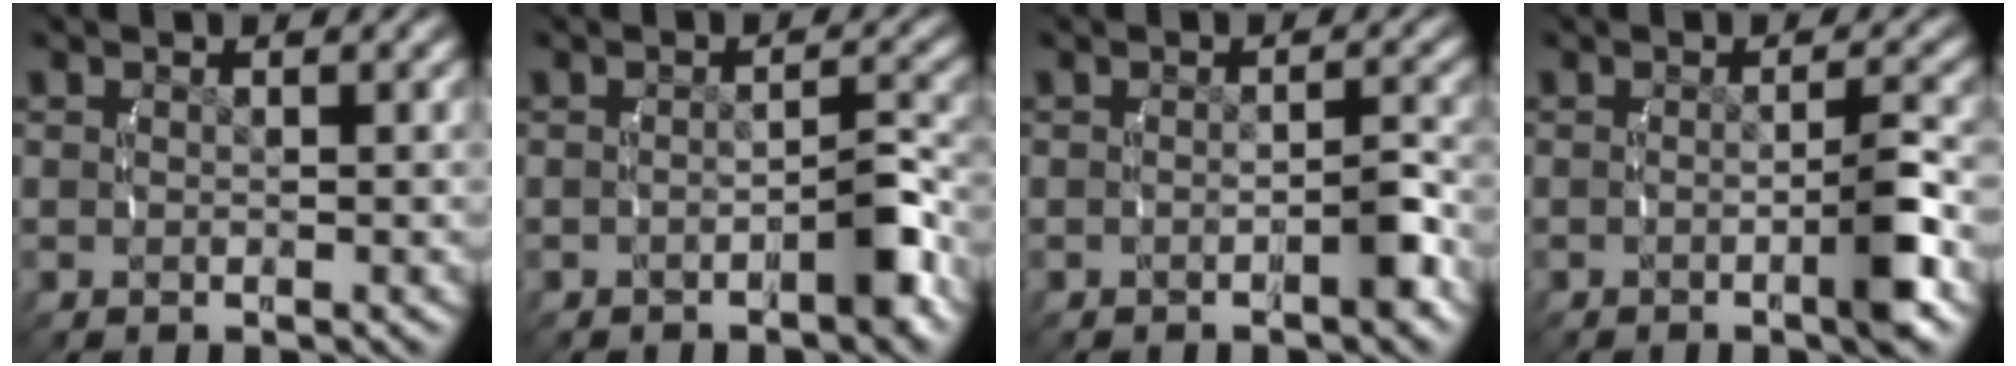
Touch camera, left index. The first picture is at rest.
{"total": 2.3, "force": [-1.2, 0.5, 1.9], "torque": [-0.022, 0.004, -0.023]}
{"total": 1.6, "force": [-1.0, 0.1, 1.3], "torque": [-0.017, 0.001, -0.019]}
{"total": 3.1, "force": [-1.1, 0.1, 2.9], "torque": [-0.041, 0.002, -0.021]}